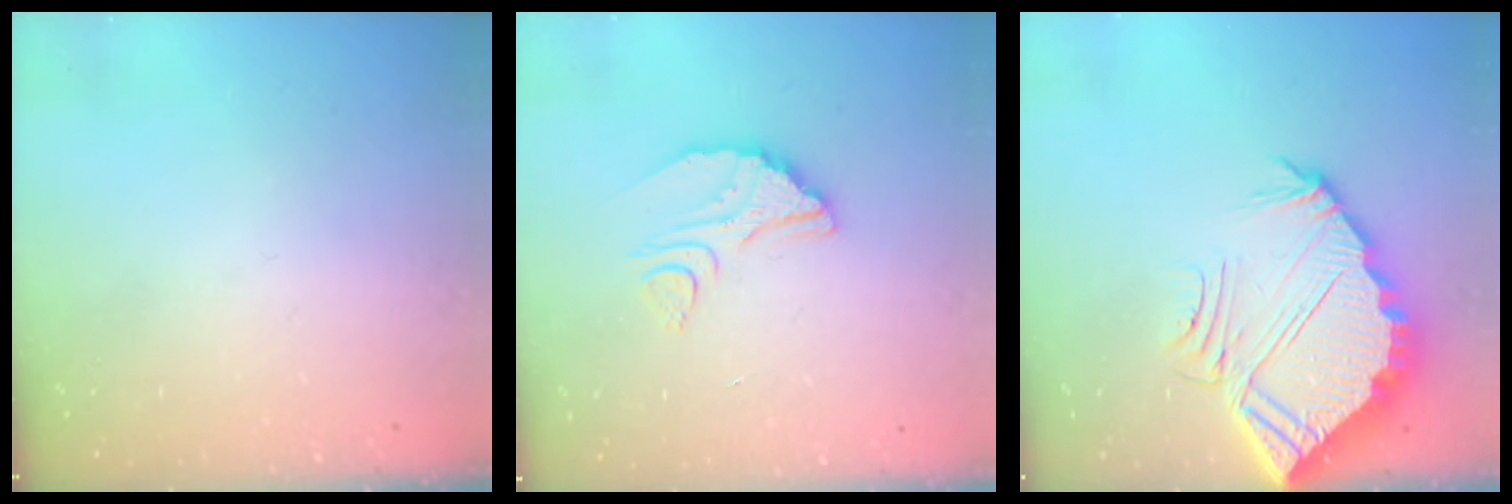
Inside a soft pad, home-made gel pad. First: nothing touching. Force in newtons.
{"total": 7.6, "press": 7.6, "slide": 0.4}
{"total": 8.4, "press": 8.4, "slide": 0.6}